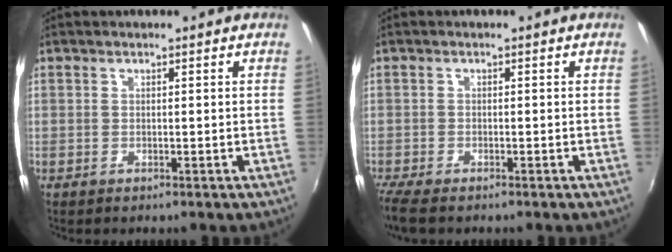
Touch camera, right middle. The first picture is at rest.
{"total": 4.5, "force": [-3.7, 0.9, 2.4], "torque": [-0.062, -0.024, -0.073]}